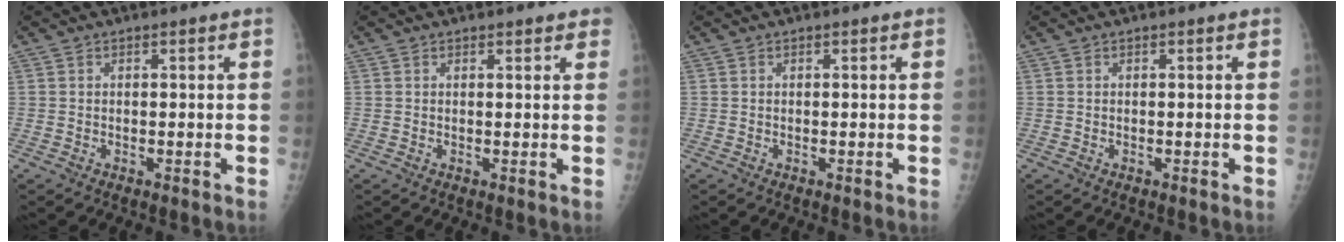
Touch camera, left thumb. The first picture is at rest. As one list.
[{"total": 1.9, "force": [1.5, 0.8, 0.7], "torque": [0.010, 0.000, 0.012]}, {"total": 0.0}, {"total": 0.0}]